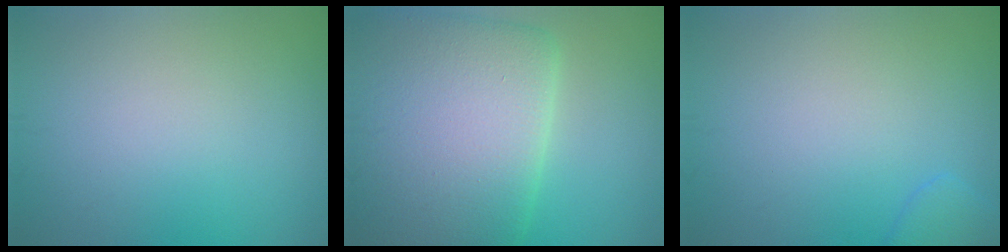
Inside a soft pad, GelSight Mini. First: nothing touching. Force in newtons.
{"total": 14.6, "press": 14.6, "slide": 0.3}
{"total": 1.6, "press": 1.6, "slide": 0.1}